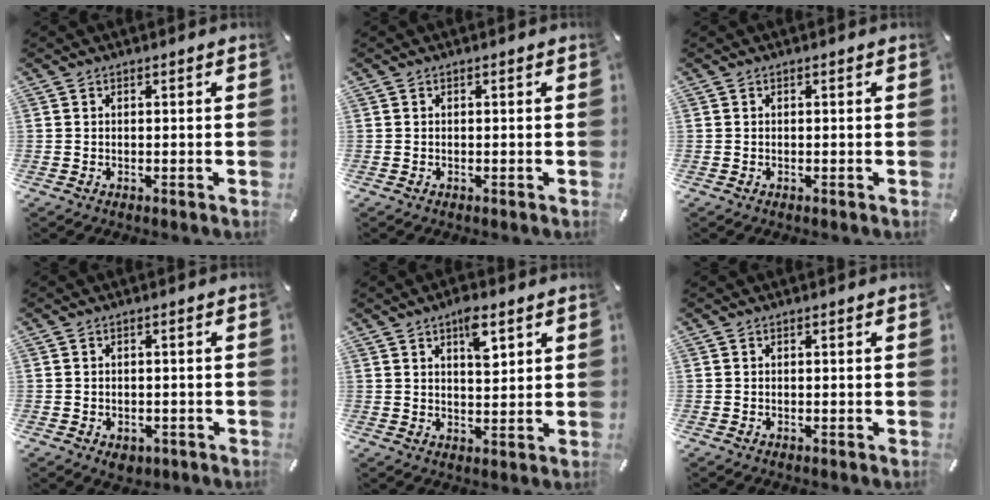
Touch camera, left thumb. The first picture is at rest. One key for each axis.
{"total": 0.0}
{"total": 0.0}
{"total": 2.8, "fx": -1.4, "fy": 2.1, "fz": 1.2, "tx": -0.025, "ty": 0.005, "tz": -0.026}
{"total": 6.6, "fx": 3.6, "fy": 2.9, "fz": 4.7, "tx": -0.063, "ty": -0.016, "tz": 0.055}
{"total": 0.0}